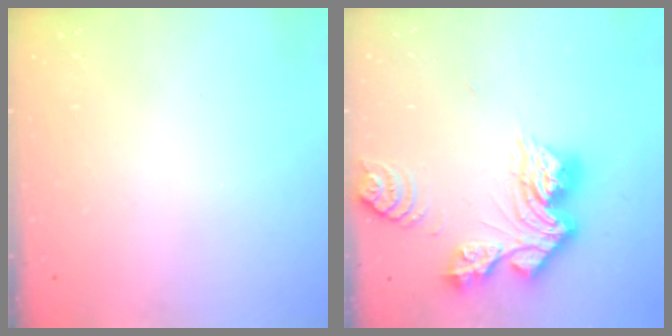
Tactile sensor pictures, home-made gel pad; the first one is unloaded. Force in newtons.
{"total": 14.3, "press": 14.2, "slide": 1.5}